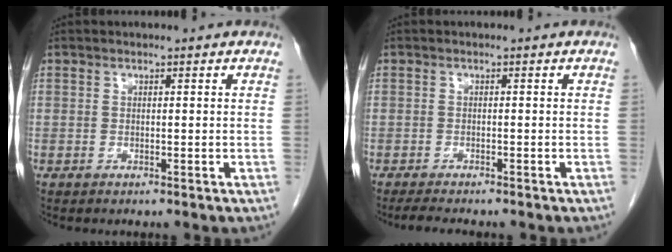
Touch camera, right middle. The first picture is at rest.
{"total": 3.5, "force": [-3.0, 0.4, 1.7], "torque": [-0.033, -0.011, -0.044]}